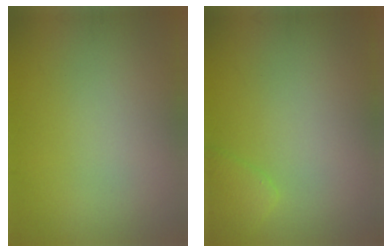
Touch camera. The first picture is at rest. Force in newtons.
{"total": 1.9, "press": 1.9, "slide": 0.1}